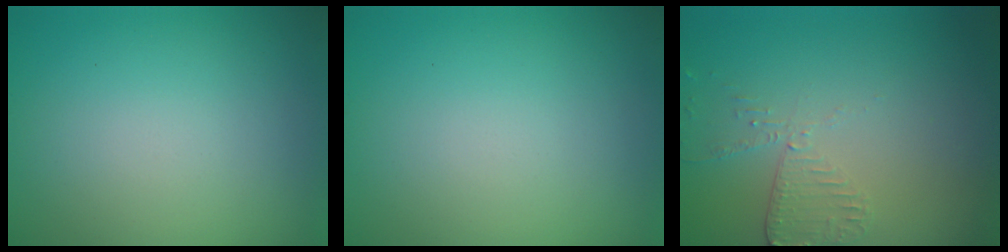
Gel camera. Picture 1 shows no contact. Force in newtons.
{"total": 0.0}
{"total": 1.9, "press": 1.9, "slide": 0.4}